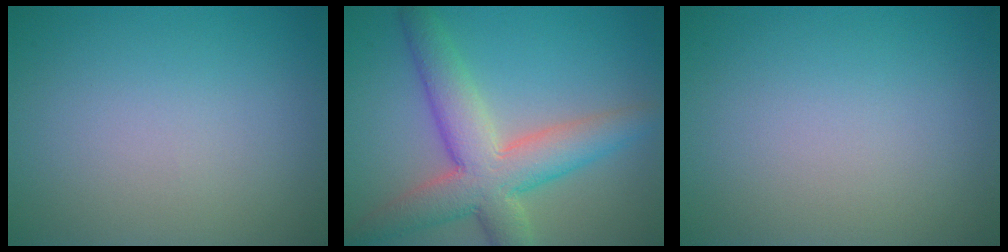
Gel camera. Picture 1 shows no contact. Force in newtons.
{"total": 7.6, "press": 7.6, "slide": 0.5}
{"total": 0.0}